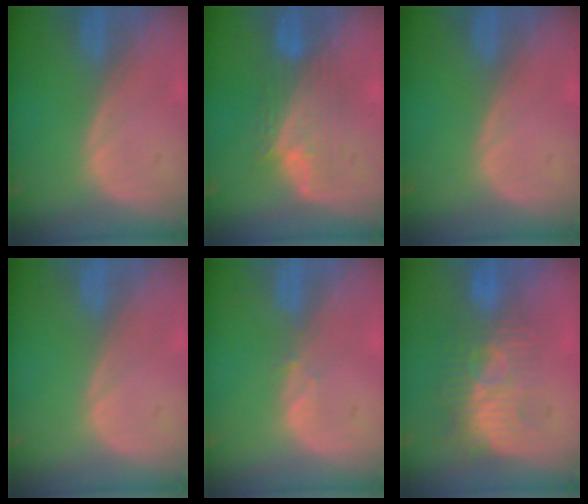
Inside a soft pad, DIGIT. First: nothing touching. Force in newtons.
{"total": 5.7, "press": 5.6, "slide": 0.6}
{"total": 0.0}
{"total": 0.0}
{"total": 0.8, "press": 0.8, "slide": 0.3}
{"total": 9.4, "press": 8.4, "slide": 4.1}